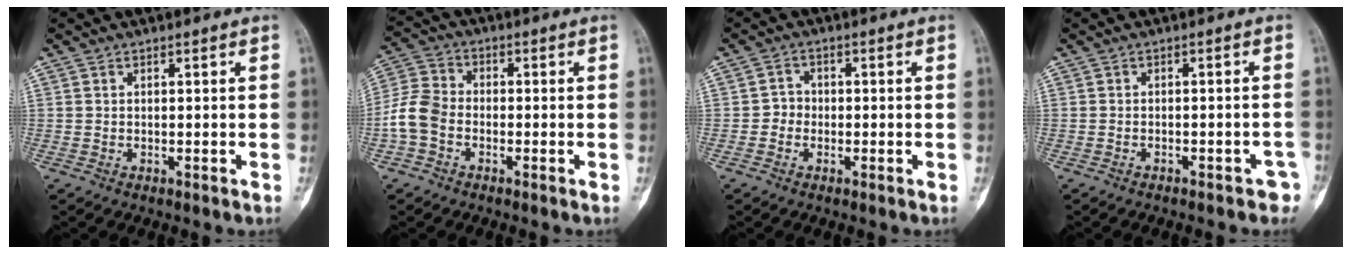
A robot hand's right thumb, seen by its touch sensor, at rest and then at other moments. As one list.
[{"total": 7.2, "force": [-2.3, 5.3, 4.3], "torque": [-0.088, 0.020, -0.056]}, {"total": 2.4, "force": [-0.7, 2.2, 0.7], "torque": [0.009, 0.010, -0.022]}, {"total": 4.2, "force": [-3.2, 1.8, 2.0], "torque": [-0.019, 0.027, -0.032]}]